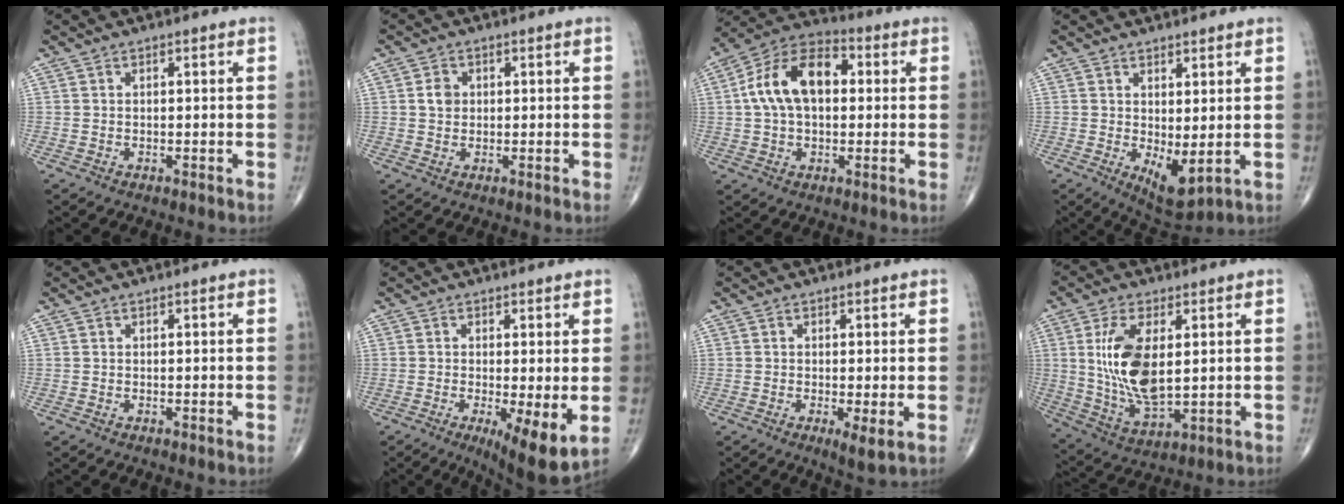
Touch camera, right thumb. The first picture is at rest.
{"total": 2.7, "force": [0.4, 2.3, 1.5], "torque": [-0.017, 0.002, 0.006]}
{"total": 14.7, "force": [1.9, 9.0, 11.5], "torque": [-0.199, 0.033, 0.024]}
{"total": 6.3, "force": [-0.2, 2.6, 5.8], "torque": [-0.082, -0.016, 0.009]}
{"total": 0.0}
{"total": 9.2, "force": [-1.8, 2.4, 8.7], "torque": [-0.137, -0.027, -0.026]}
{"total": 3.2, "force": [-0.5, 0.6, 3.1], "torque": [-0.056, -0.015, -0.013]}
{"total": 14.3, "force": [2.3, 6.6, 12.4], "torque": [-0.243, -0.021, 0.057]}